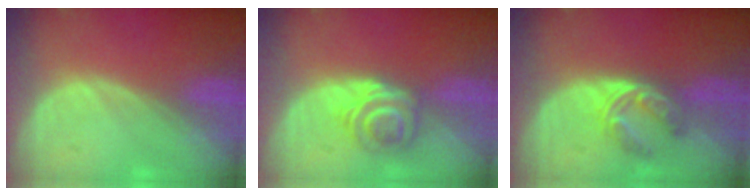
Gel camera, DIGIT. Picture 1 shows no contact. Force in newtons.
{"total": 6.1, "press": 5.2, "slide": 3.2}
{"total": 6.0, "press": 5.0, "slide": 3.3}